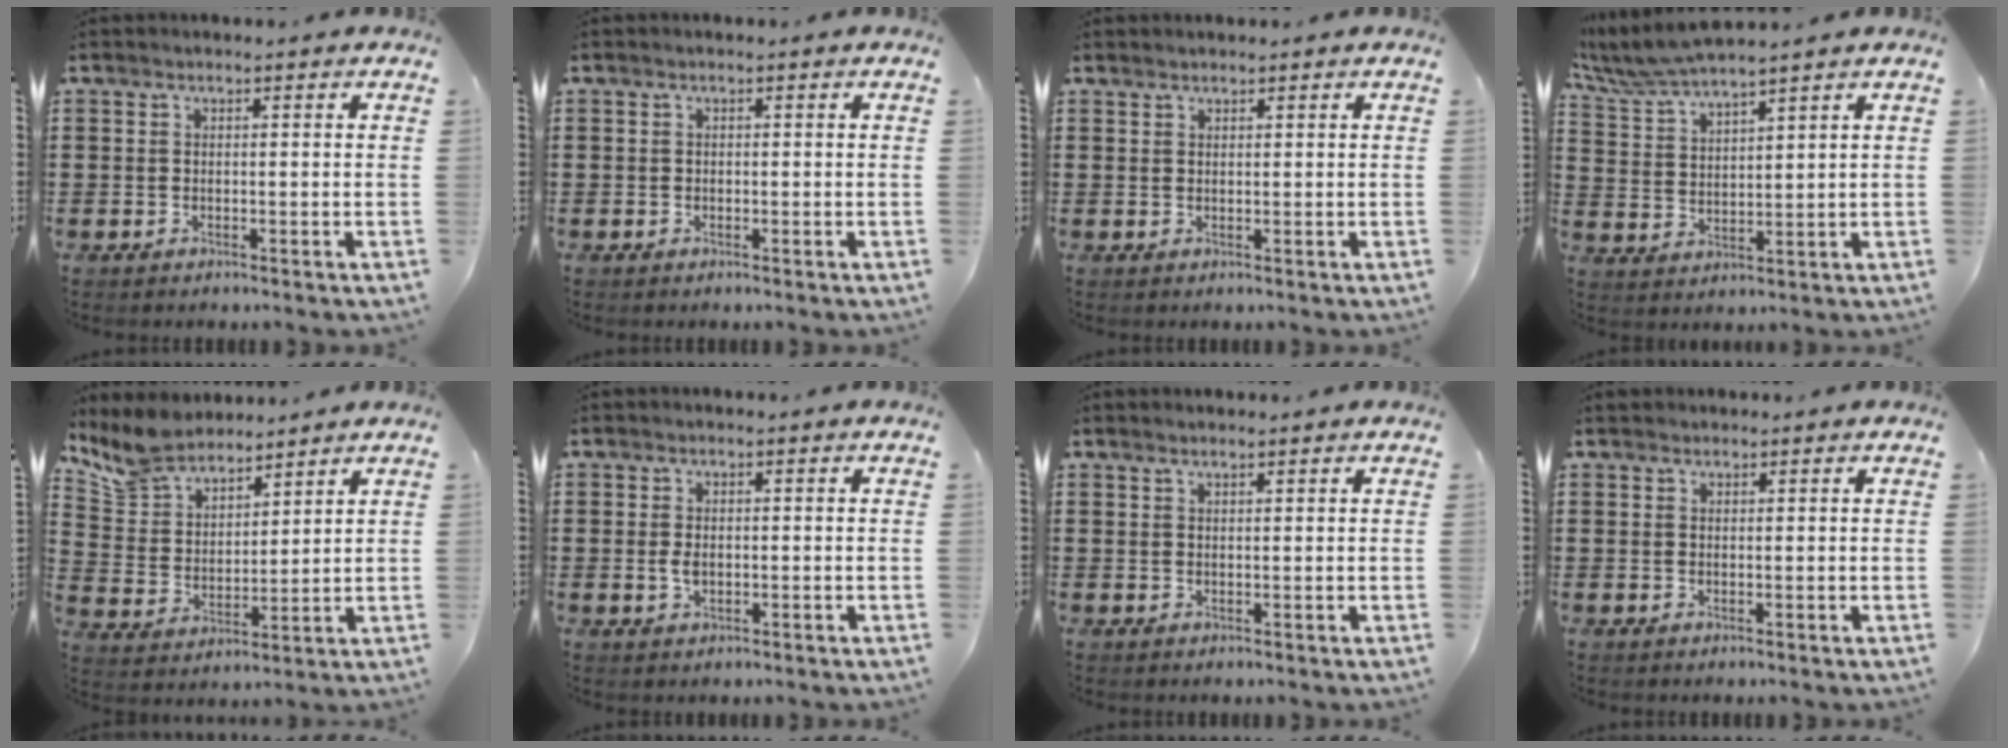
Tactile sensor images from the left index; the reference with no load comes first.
{"total": 0.0}
{"total": 0.9, "force": [0.8, 0.2, 0.1], "torque": [-0.003, 0.000, 0.017]}
{"total": 5.5, "force": [5.2, 0.2, 1.7], "torque": [-0.055, -0.025, 0.092]}
{"total": 7.8, "force": [7.2, 2.5, 1.4], "torque": [-0.064, -0.027, 0.137]}
{"total": 2.1, "force": [0.0, 1.2, 1.7], "torque": [-0.043, 0.001, -0.004]}
{"total": 1.0, "force": [0.9, 0.0, 0.4], "torque": [-0.008, 0.000, 0.017]}
{"total": 0.9, "force": [0.8, 0.4, 0.1], "torque": [-0.003, 0.003, 0.016]}